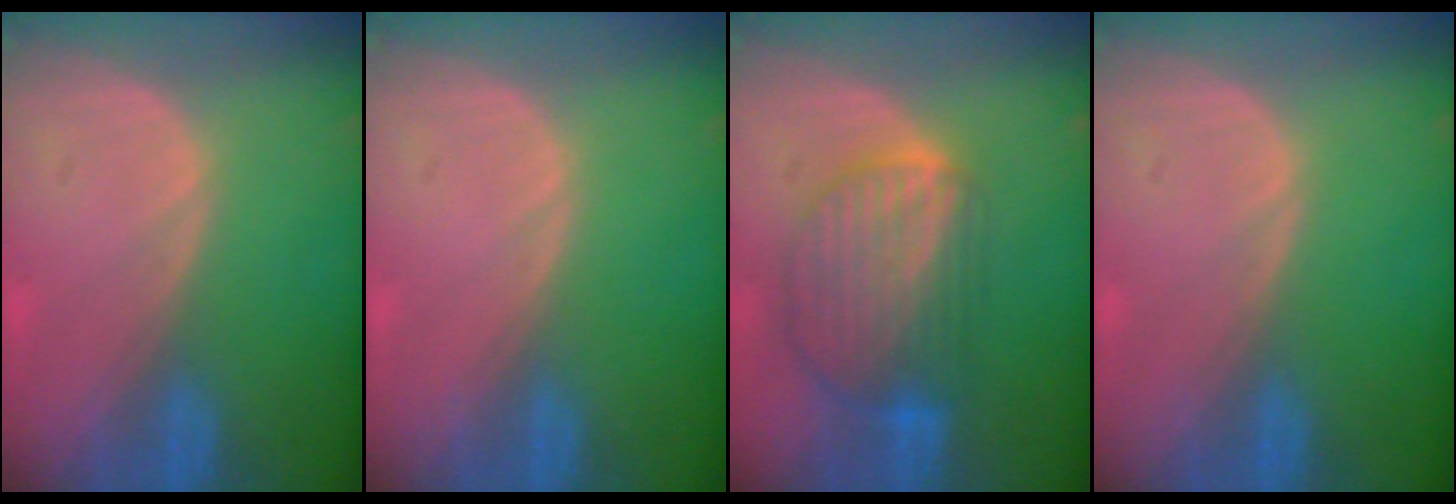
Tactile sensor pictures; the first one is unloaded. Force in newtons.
{"total": 0.0}
{"total": 8.7, "press": 7.6, "slide": 4.2}
{"total": 0.0}